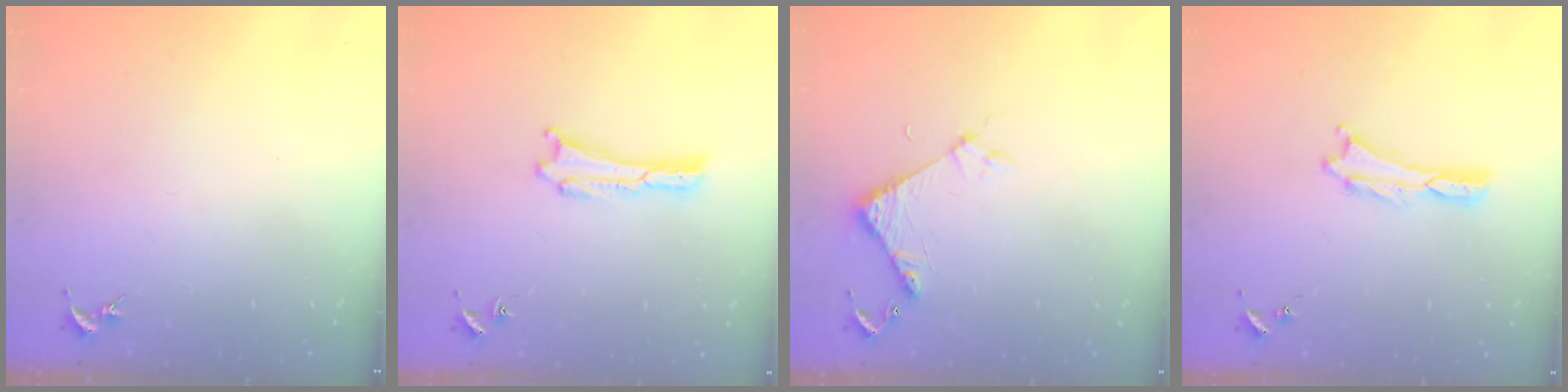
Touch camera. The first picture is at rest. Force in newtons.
{"total": 0.0}
{"total": 3.9, "press": 3.9, "slide": 0.3}
{"total": 0.0}